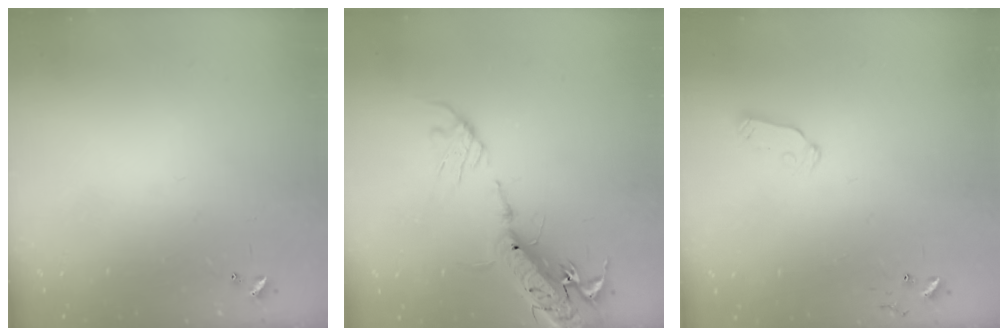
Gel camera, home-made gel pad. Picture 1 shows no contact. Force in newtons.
{"total": 19.6, "press": 19.1, "slide": 4.3}
{"total": 6.0, "press": 6.0, "slide": 0.5}